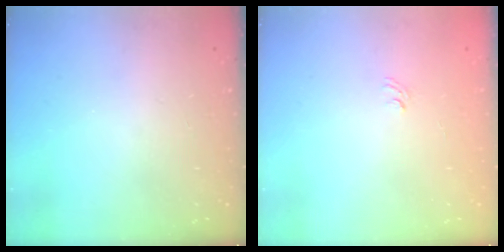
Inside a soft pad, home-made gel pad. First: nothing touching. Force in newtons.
{"total": 1.6, "press": 1.2, "slide": 1.0}